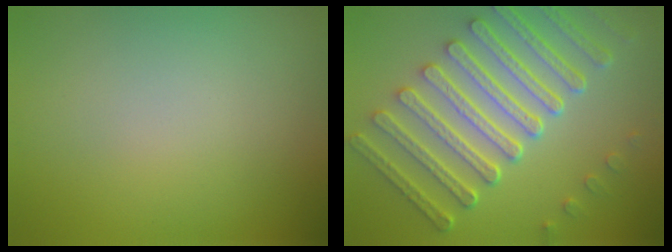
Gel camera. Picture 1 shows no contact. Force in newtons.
{"total": 7.9, "press": 6.1, "slide": 5.0}